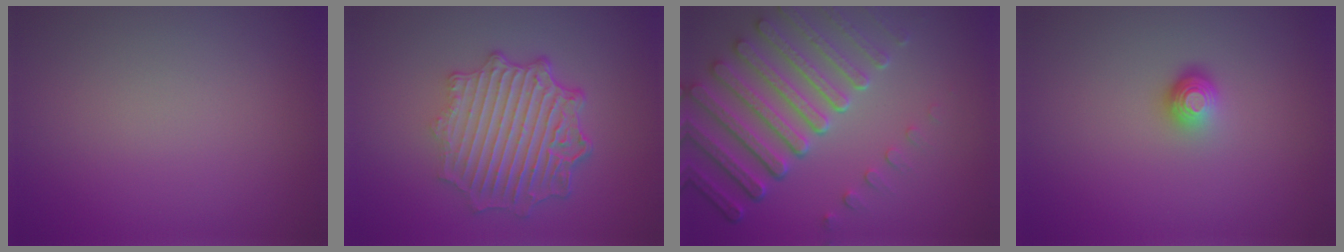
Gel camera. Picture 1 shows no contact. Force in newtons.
{"total": 6.9, "press": 5.2, "slide": 4.6}
{"total": 7.6, "press": 5.7, "slide": 5.1}
{"total": 1.8, "press": 1.2, "slide": 1.4}